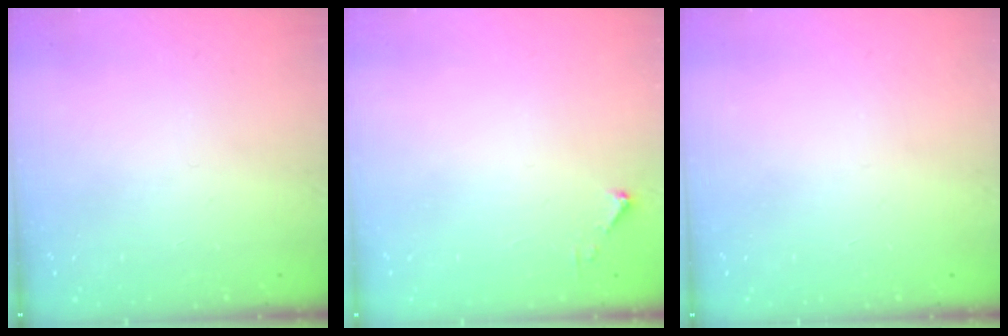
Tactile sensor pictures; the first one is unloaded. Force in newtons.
{"total": 2.7, "press": 2.7, "slide": 0.3}
{"total": 0.0}